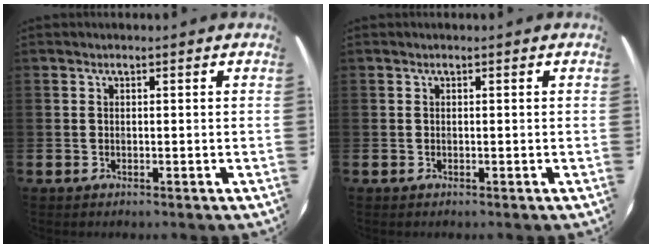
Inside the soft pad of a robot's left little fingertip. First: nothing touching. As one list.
[{"total": 0.0}]